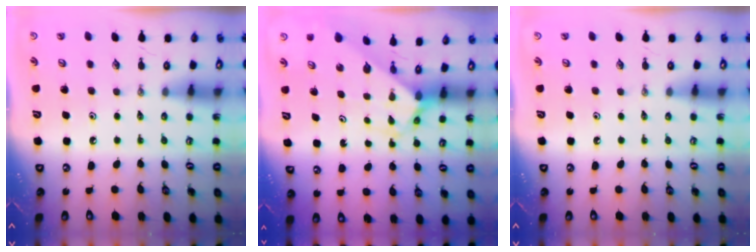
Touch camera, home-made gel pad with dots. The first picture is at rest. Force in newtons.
{"total": 2.6, "press": 2.6, "slide": 0.2}
{"total": 0.0}